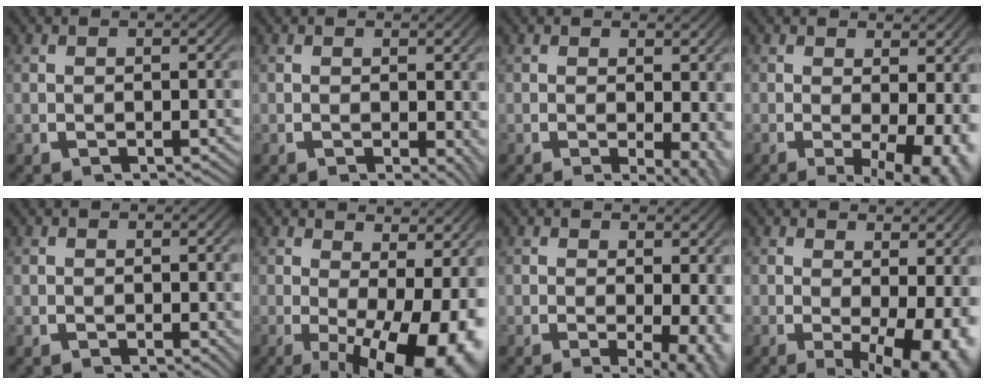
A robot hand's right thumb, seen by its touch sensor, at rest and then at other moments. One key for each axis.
{"total": 1.7, "fx": 0.1, "fy": 0.9, "fz": 1.5, "tx": -0.007, "ty": -0.008, "tz": 0.004}
{"total": 3.4, "fx": -0.2, "fy": 1.6, "fz": 3.0, "tx": -0.033, "ty": -0.019, "tz": 0.001}
{"total": 7.2, "fx": -1.6, "fy": 3.9, "fz": 5.9, "tx": -0.077, "ty": -0.035, "tz": -0.014}
{"total": 0.6, "fx": 0.1, "fy": 0.4, "fz": 0.5, "tx": -0.002, "ty": -0.004, "tz": 0.004}
{"total": 11.9, "fx": -2.4, "fy": 6.4, "fz": 9.7, "tx": -0.137, "ty": -0.055, "tz": -0.010}
{"total": 5.2, "fx": -1.0, "fy": 2.6, "fz": 4.4, "tx": -0.057, "ty": -0.026, "tz": -0.009}
{"total": 8.2, "fx": -1.6, "fy": 4.4, "fz": 6.7, "tx": -0.091, "ty": -0.039, "tz": -0.011}